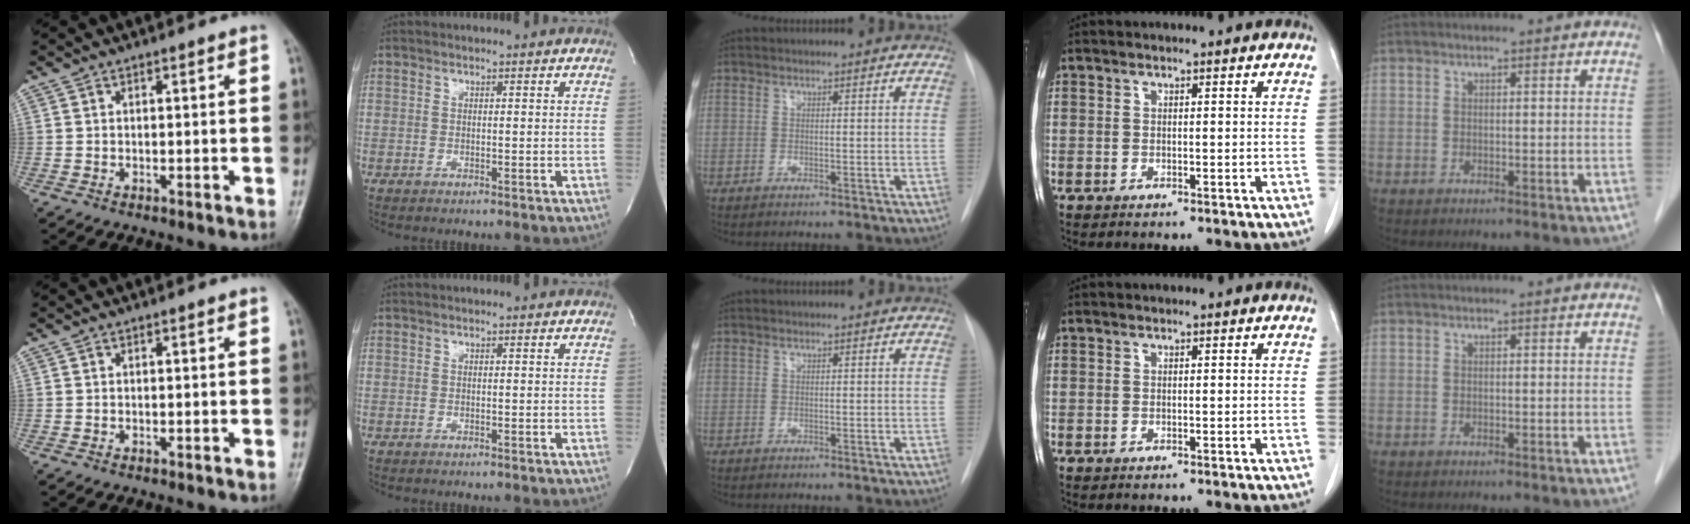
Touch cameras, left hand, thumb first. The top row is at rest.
{}